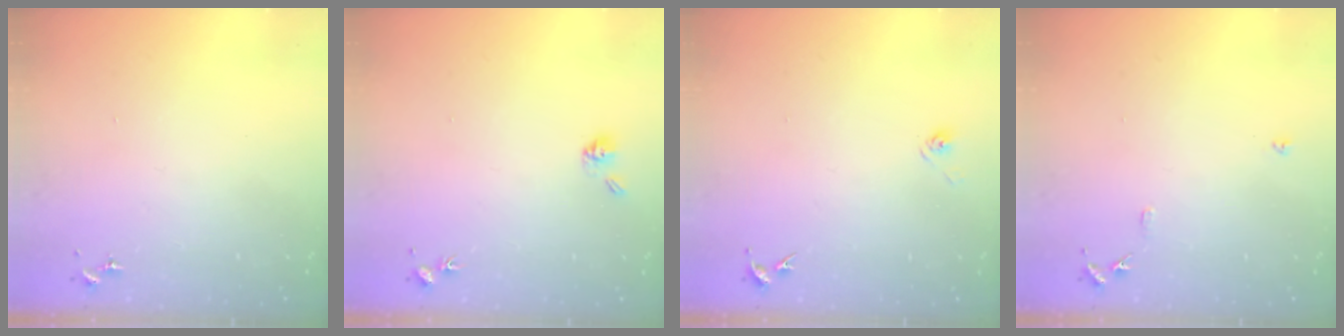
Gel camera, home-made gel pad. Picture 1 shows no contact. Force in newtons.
{"total": 4.4, "press": 3.9, "slide": 2.1}
{"total": 3.0, "press": 2.6, "slide": 1.5}
{"total": 6.3, "press": 6.3, "slide": 0.6}